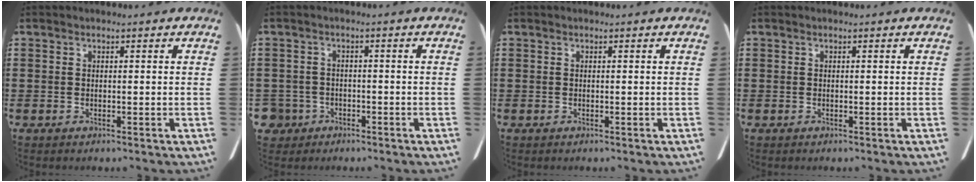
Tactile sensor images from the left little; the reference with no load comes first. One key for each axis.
{"total": 2.4, "fx": -1.7, "fy": 1.6, "fz": 0.5, "tx": -0.029, "ty": -0.005, "tz": -0.043}
{"total": 0.0}
{"total": 0.0}